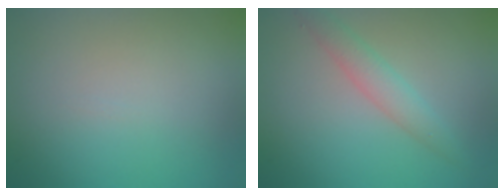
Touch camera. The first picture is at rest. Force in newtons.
{"total": 2.7, "press": 2.7, "slide": 0.2}